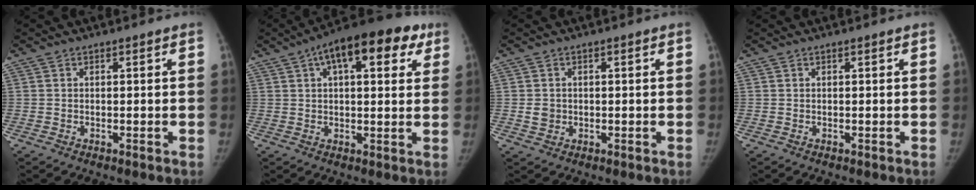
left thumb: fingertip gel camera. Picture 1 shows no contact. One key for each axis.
{"total": 16.4, "fx": 7.4, "fy": 7.3, "fz": 12.6, "tx": -0.155, "ty": 0.018, "tz": 0.102}
{"total": 2.3, "fx": -0.2, "fy": 2.1, "fz": 1.0, "tx": -0.005, "ty": 0.003, "tz": 0.001}
{"total": 0.0}